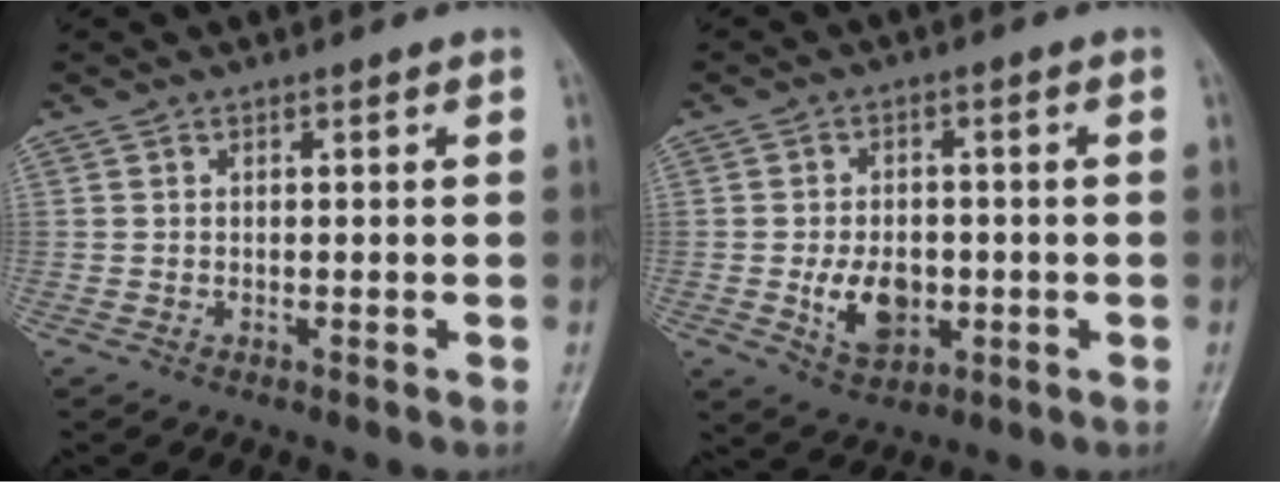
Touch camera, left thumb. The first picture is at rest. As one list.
[{"total": 7.8, "force": [-1.5, 5.3, 5.4], "torque": [-0.073, -0.001, -0.017]}]